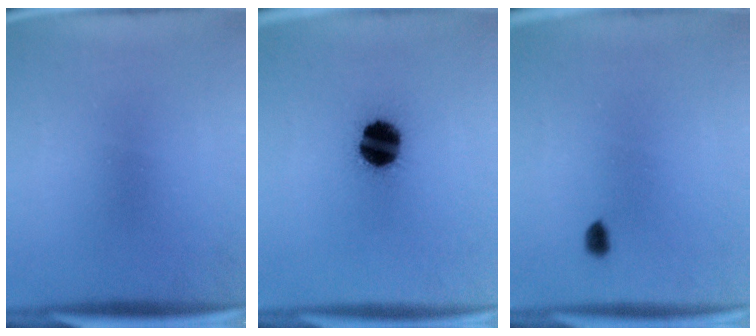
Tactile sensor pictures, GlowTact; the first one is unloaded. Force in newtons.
{"total": 14.6}
{"total": 2.1}